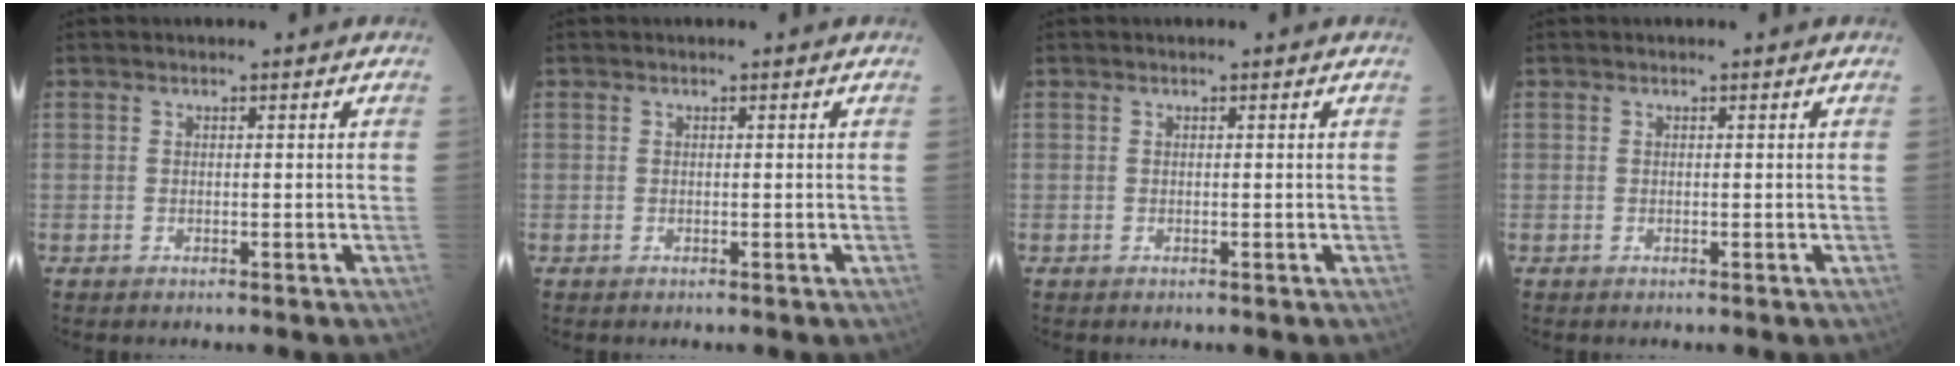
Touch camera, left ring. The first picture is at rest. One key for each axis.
{"total": 0.0}
{"total": 0.0}
{"total": 0.0}